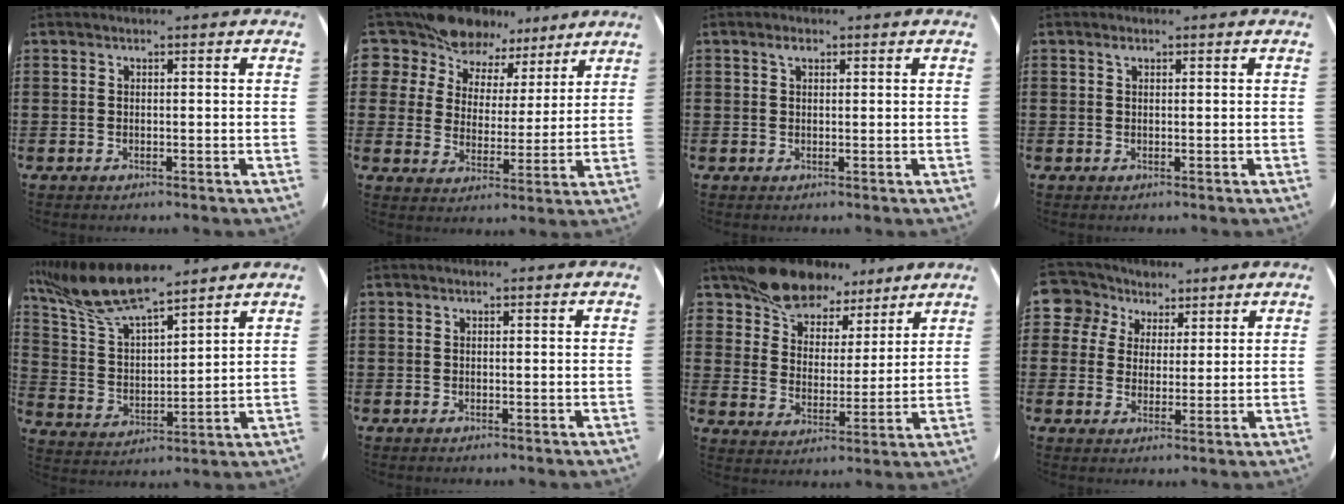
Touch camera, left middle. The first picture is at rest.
{"total": 9.9, "force": [8.5, 4.8, 1.3], "torque": [-0.073, -0.045, 0.162]}
{"total": 1.4, "force": [0.7, 0.7, 1.0], "torque": [-0.022, 0.003, 0.014]}
{"total": 0.7, "force": [0.3, 0.5, 0.5], "torque": [-0.012, 0.000, 0.007]}
{"total": 11.3, "force": [9.3, 1.9, 6.1], "torque": [-0.156, -0.039, 0.164]}
{"total": 0.0}
{"total": 10.8, "force": [9.3, 4.7, 3.0], "torque": [-0.090, -0.042, 0.176]}
{"total": 6.2, "force": [3.9, 4.8, 0.9], "torque": [-0.053, -0.004, 0.074]}